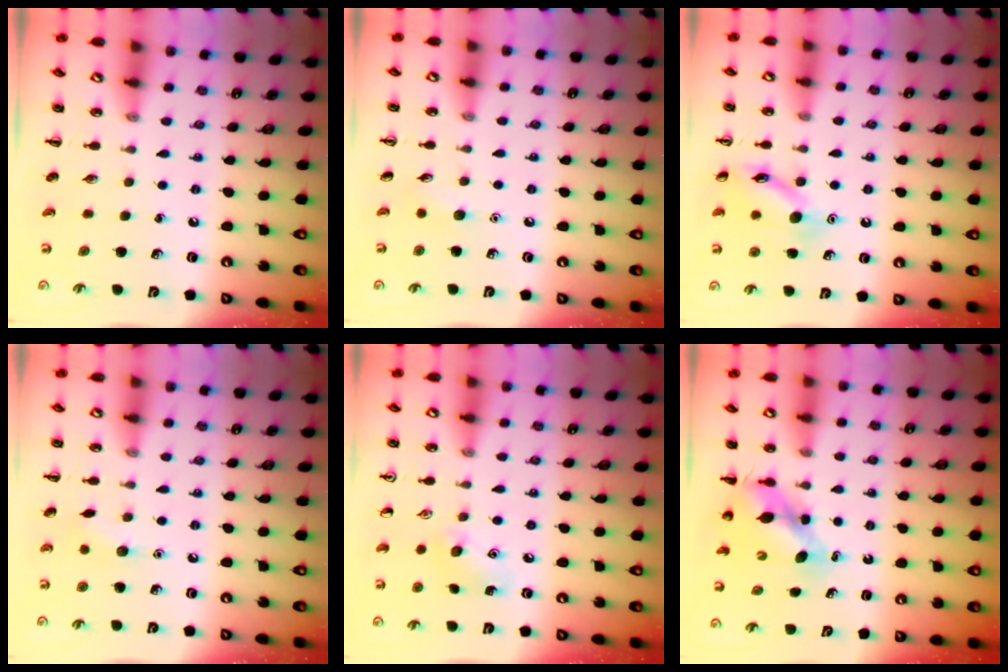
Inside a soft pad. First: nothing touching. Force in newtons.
{"total": 4.9, "press": 4.7, "slide": 1.5}
{"total": 11.9, "press": 11.9, "slide": 0.6}
{"total": 5.7, "press": 5.6, "slide": 1.1}
{"total": 8.3, "press": 8.2, "slide": 1.7}
{"total": 6.0, "press": 6.0, "slide": 0.4}